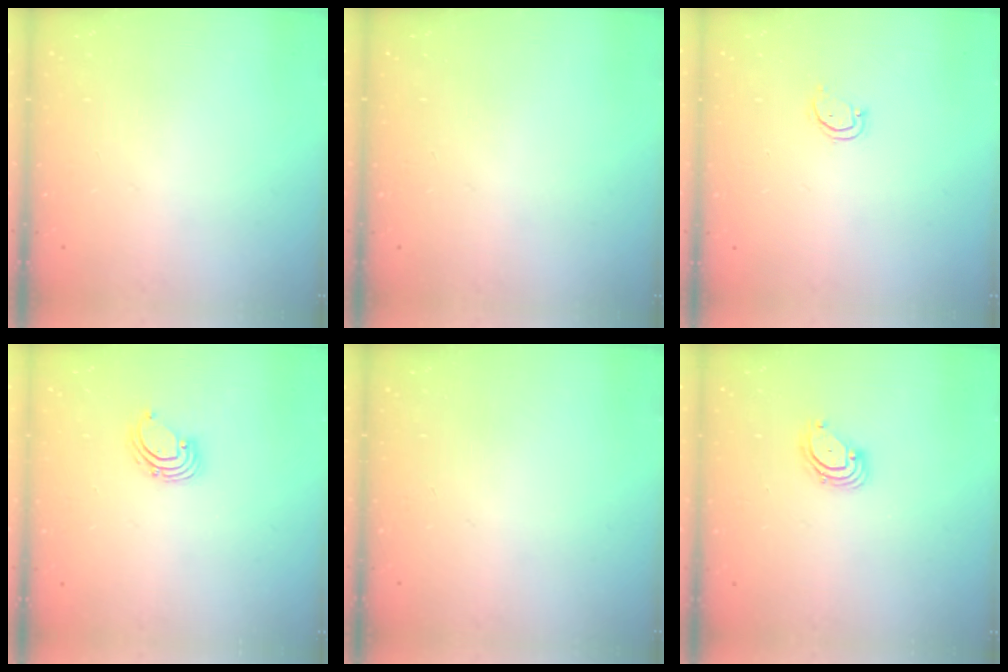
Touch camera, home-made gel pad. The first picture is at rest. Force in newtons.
{"total": 0.0}
{"total": 2.7, "press": 2.6, "slide": 0.3}
{"total": 2.2, "press": 2.2, "slide": 0.2}
{"total": 0.0}
{"total": 3.6, "press": 3.6, "slide": 0.3}